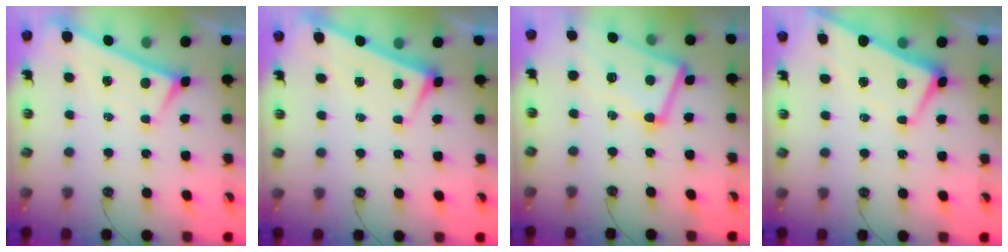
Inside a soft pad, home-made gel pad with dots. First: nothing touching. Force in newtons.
{"total": 3.9, "press": 3.9, "slide": 0.1}
{"total": 5.1, "press": 5.0, "slide": 1.2}
{"total": 1.0, "press": 0.4, "slide": 1.0}